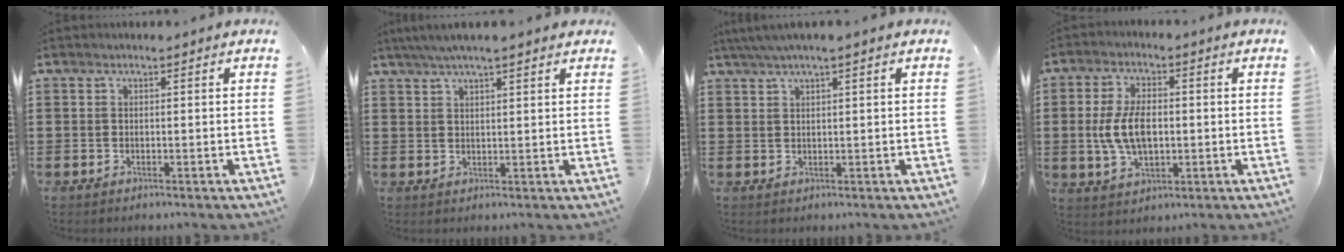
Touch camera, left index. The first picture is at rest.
{"total": 4.0, "force": [3.0, 0.4, 2.5], "torque": [-0.055, 0.002, 0.054]}
{"total": 2.3, "force": [1.2, 0.0, 1.9], "torque": [-0.036, 0.002, 0.023]}
{"total": 7.9, "force": [-0.1, 4.2, 6.6], "torque": [-0.150, 0.003, -0.007]}